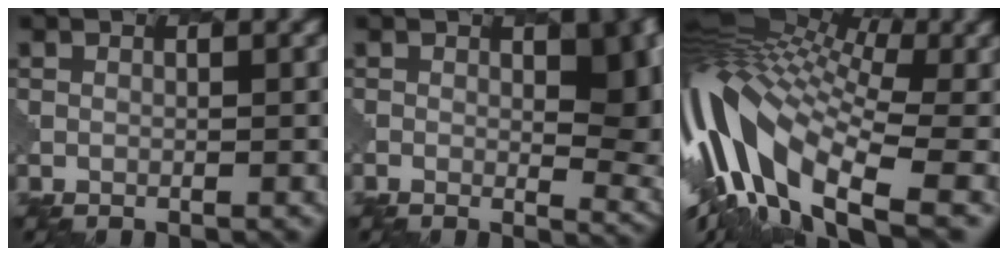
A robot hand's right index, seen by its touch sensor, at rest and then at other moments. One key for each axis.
{"total": 9.0, "fx": 1.1, "fy": 4.2, "fz": 7.8, "tx": -0.088, "ty": 0.000, "tz": 0.015}
{"total": 15.9, "fx": -0.9, "fy": 7.5, "fz": 14.0, "tx": -0.287, "ty": 0.020, "tz": -0.021}